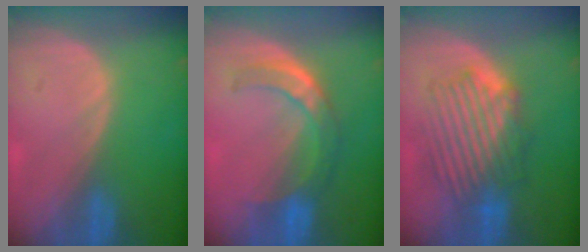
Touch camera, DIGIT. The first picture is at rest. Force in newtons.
{"total": 7.7, "press": 6.5, "slide": 4.2}
{"total": 8.8, "press": 8.3, "slide": 2.8}